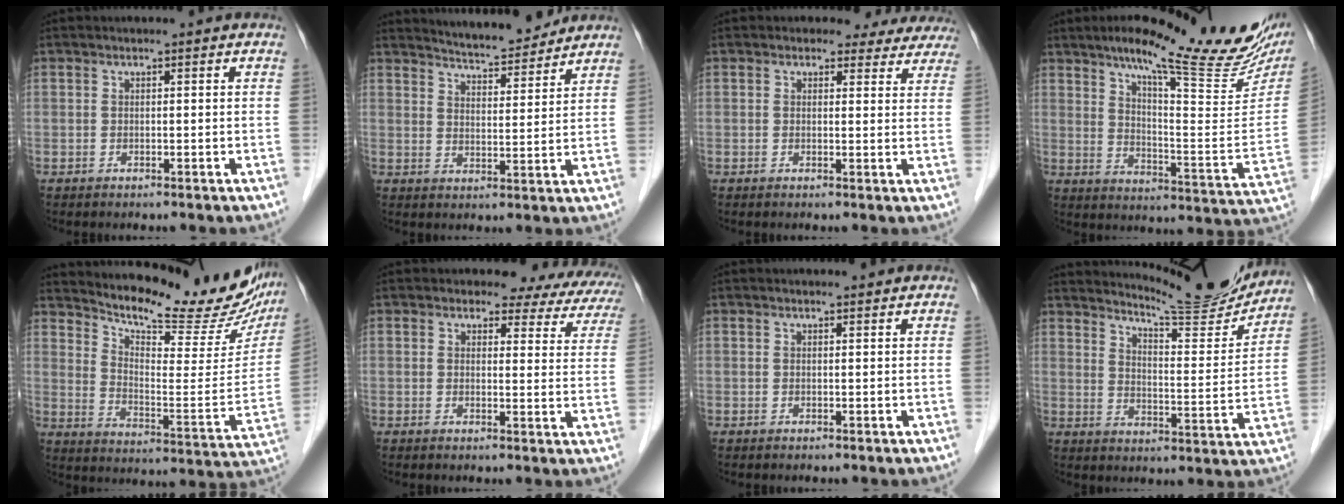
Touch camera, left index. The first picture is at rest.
{"total": 8.7, "force": [8.4, 0.8, 2.2], "torque": [-0.043, 0.001, 0.127]}
{"total": 7.2, "force": [6.5, 3.2, 0.2], "torque": [0.034, -0.001, 0.044]}
{"total": 23.6, "force": [17.4, 4.0, 15.5], "torque": [-0.215, -0.011, 0.227]}
{"total": 22.3, "force": [19.8, 4.8, 9.0], "torque": [-0.138, -0.057, 0.260]}
{"total": 10.1, "force": [8.7, 4.3, 2.6], "torque": [0.000, -0.013, 0.063]}
{"total": 0.8, "force": [0.8, 0.0, 0.1], "torque": [-0.008, 0.000, 0.011]}
{"total": 14.7, "force": [14.2, 0.3, 3.6], "torque": [-0.059, -0.050, 0.190]}